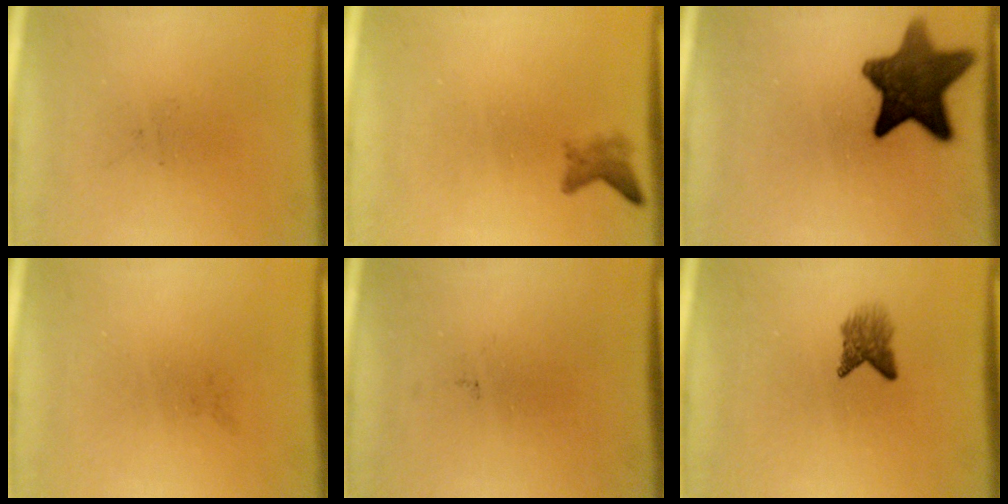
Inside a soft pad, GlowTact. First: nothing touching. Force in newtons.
{"total": 1.7}
{"total": 11.7}
{"total": 0.0}
{"total": 0.0}
{"total": 2.8}